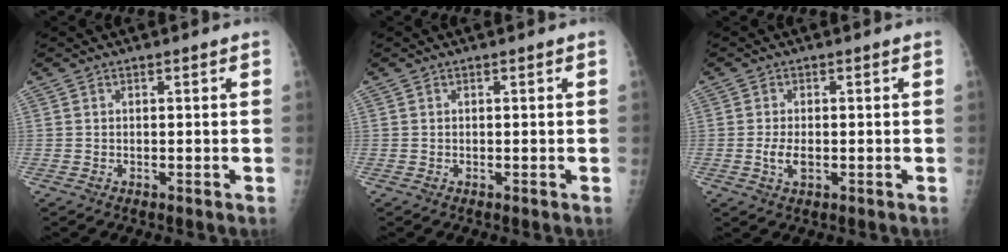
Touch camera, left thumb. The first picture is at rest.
{"total": 0.0}
{"total": 3.0, "force": [-0.5, 1.5, 2.6], "torque": [-0.053, -0.004, -0.008]}